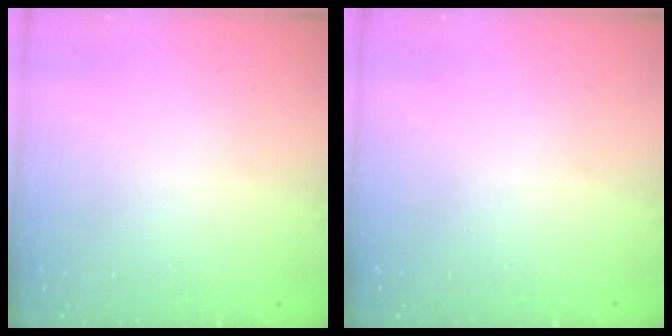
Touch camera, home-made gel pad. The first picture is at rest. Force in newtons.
{"total": 0.0}